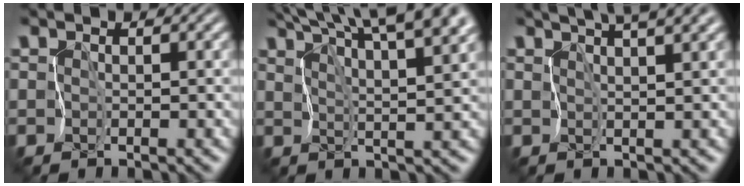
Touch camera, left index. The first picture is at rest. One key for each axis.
{"total": 13.0, "fx": 9.1, "fy": 4.1, "fz": 8.3, "tx": -0.119, "ty": 0.039, "tz": 0.110}
{"total": 6.9, "fx": 4.8, "fy": 1.9, "fz": 4.5, "tx": -0.066, "ty": 0.025, "tz": 0.063}